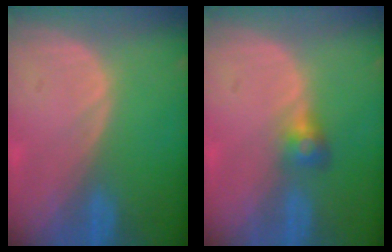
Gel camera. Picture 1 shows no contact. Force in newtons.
{"total": 2.8, "press": 2.6, "slide": 0.9}